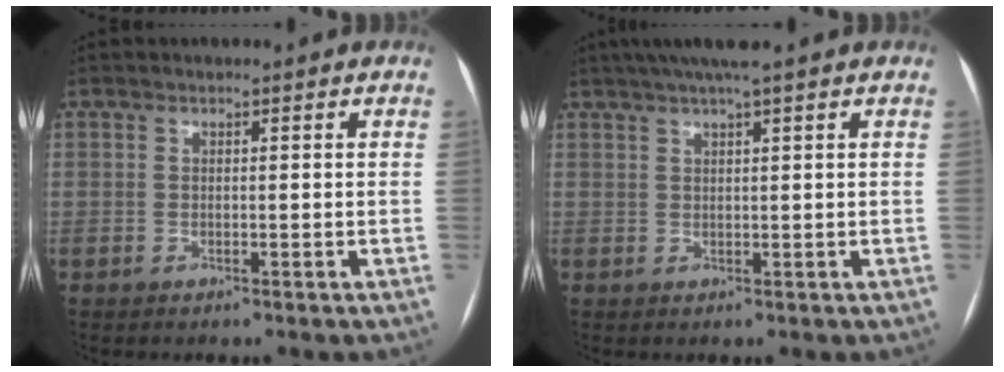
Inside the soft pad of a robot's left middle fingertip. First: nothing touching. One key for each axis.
{"total": 5.6, "fx": 4.3, "fy": -0.6, "fz": 3.5, "tx": -0.055, "ty": 0.029, "tz": 0.072}